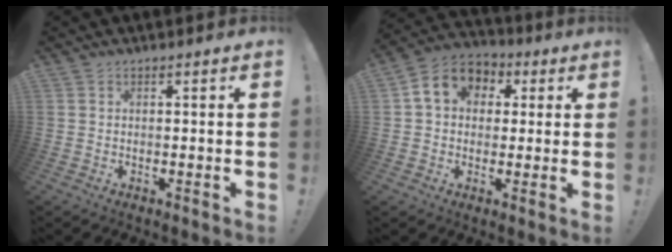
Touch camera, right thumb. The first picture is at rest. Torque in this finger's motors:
{"motor_torque": [1.08, 2.06, 0.80, -0.36, 0.01]}